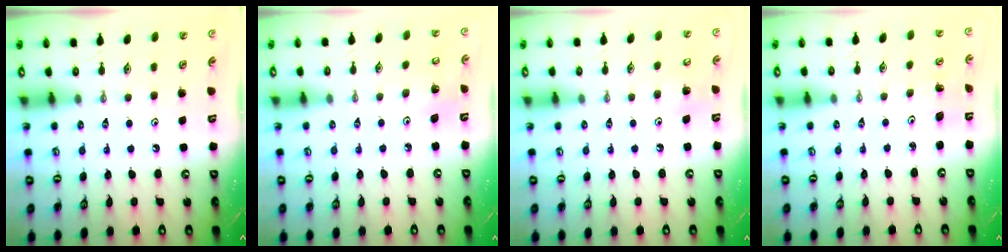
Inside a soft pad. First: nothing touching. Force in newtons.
{"total": 4.4, "press": 4.3, "slide": 0.9}
{"total": 6.0, "press": 6.0, "slide": 0.5}
{"total": 2.3, "press": 2.3, "slide": 0.3}